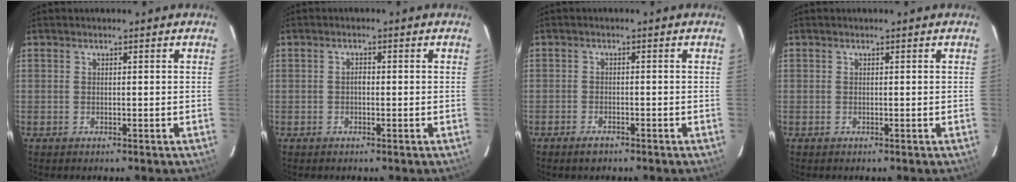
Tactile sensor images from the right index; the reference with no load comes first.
{"total": 1.1, "force": [-0.2, 0.6, 0.8], "torque": [-0.014, 0.006, -0.005]}
{"total": 2.3, "force": [-1.8, 1.0, 1.0], "torque": [-0.026, 0.001, -0.033]}
{"total": 0.0}